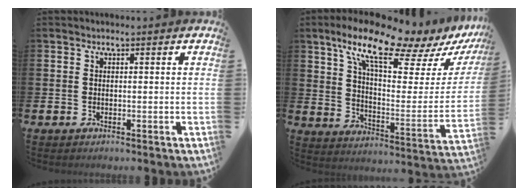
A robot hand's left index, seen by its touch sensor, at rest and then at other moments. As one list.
[{"total": 13.0, "force": [10.6, 3.2, 6.9], "torque": [-0.152, -0.074, 0.176]}]